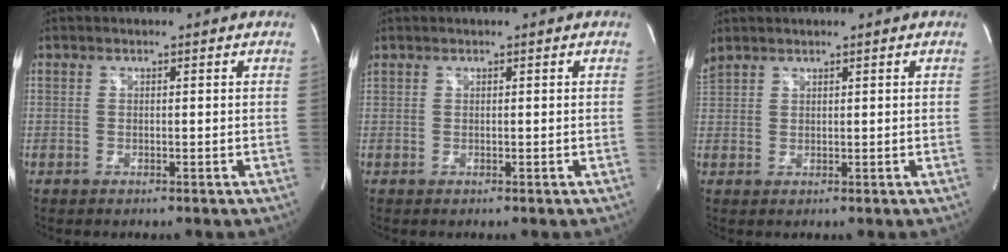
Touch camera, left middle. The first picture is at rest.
{"total": 0.6, "force": [0.4, 0.2, 0.5], "torque": [-0.033, 0.023, 0.018]}
{"total": 3.1, "force": [2.7, 1.3, 1.0], "torque": [-0.050, 0.022, 0.065]}